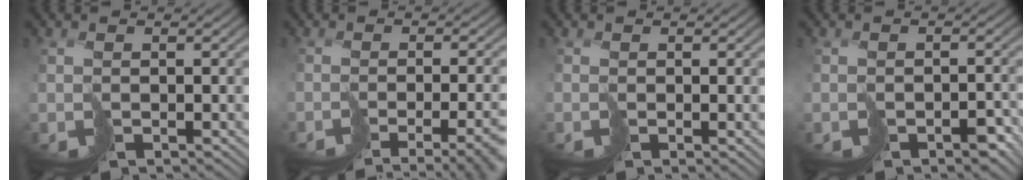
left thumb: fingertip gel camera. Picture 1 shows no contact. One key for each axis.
{"total": 7.6, "fx": -5.4, "fy": 1.6, "fz": 5.2, "tx": -0.054, "ty": -0.011, "tz": -0.044}
{"total": 0.0}
{"total": 3.1, "fx": -2.1, "fy": 1.7, "fz": 1.6, "tx": -0.011, "ty": -0.005, "tz": -0.029}